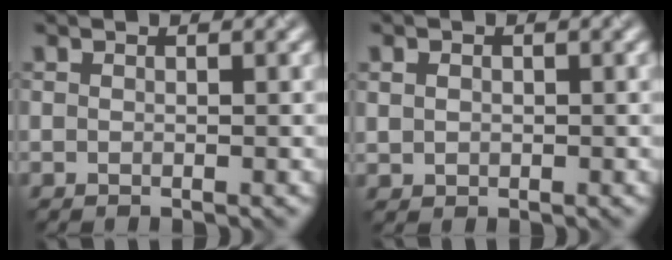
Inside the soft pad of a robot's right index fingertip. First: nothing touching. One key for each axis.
{"total": 1.1, "fx": 0.2, "fy": 1.0, "fz": 0.4, "tx": -0.006, "ty": -0.002, "tz": 0.006}